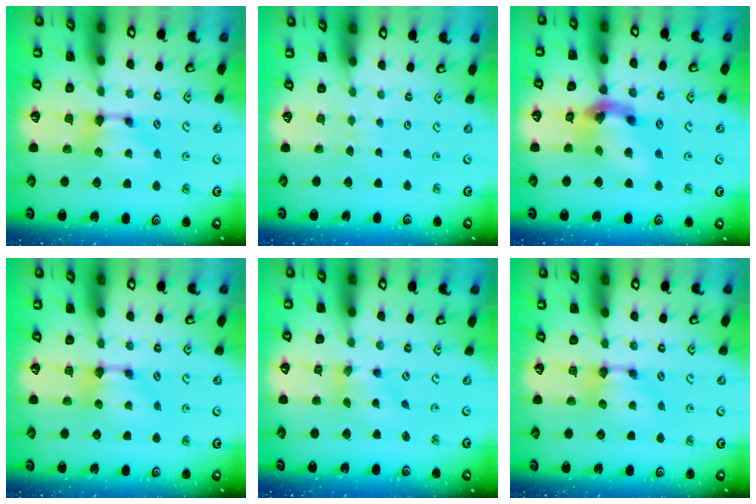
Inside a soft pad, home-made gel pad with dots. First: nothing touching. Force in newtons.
{"total": 3.9, "press": 3.9, "slide": 0.2}
{"total": 8.4, "press": 7.9, "slide": 2.7}
{"total": 0.0}
{"total": 2.4, "press": 1.9, "slide": 1.4}
{"total": 0.0}